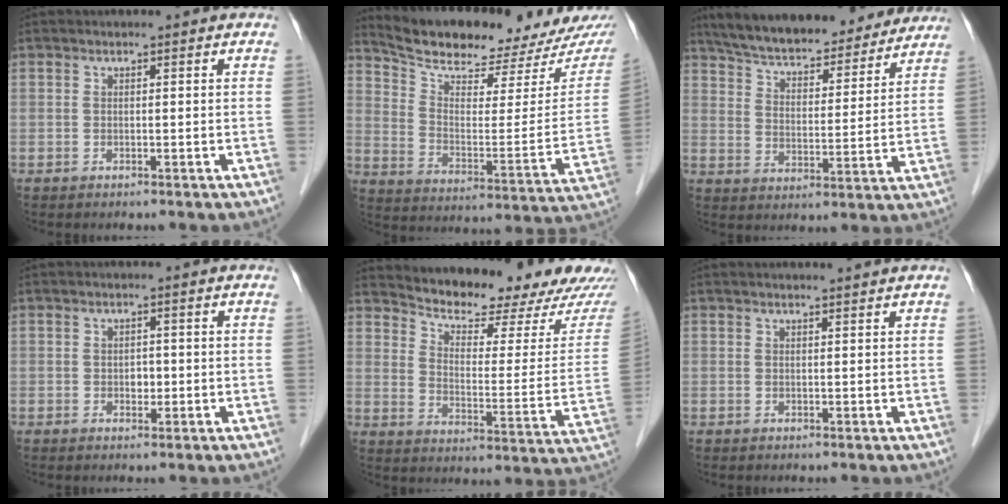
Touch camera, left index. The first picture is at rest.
{"total": 19.2, "force": [17.6, 3.3, 6.9], "torque": [-0.109, -0.043, 0.255]}
{"total": 22.6, "force": [20.3, 5.7, 8.1], "torque": [-0.128, 0.014, 0.282]}
{"total": 1.6, "force": [-0.2, 1.2, 1.1], "torque": [-0.016, 0.002, -0.001]}
{"total": 19.7, "force": [18.0, 3.3, 7.3], "torque": [-0.102, -0.047, 0.232]}
{"total": 2.2, "force": [2.0, -0.6, 0.7], "torque": [-0.011, 0.003, 0.028]}